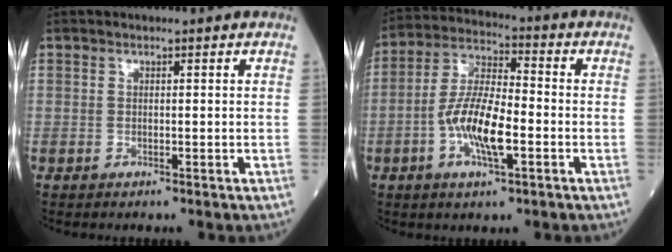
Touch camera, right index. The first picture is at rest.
{"total": 10.4, "force": [-2.9, 2.7, 9.6], "torque": [-0.198, 0.005, -0.057]}